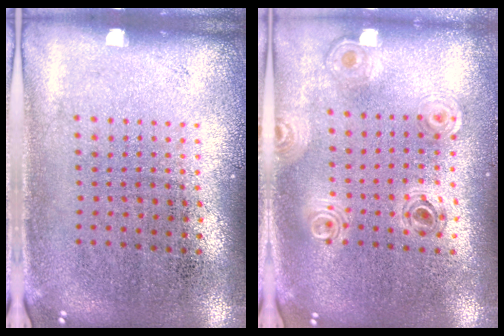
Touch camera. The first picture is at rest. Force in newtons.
{"total": 0.8, "press": 0.8, "slide": 0.2}